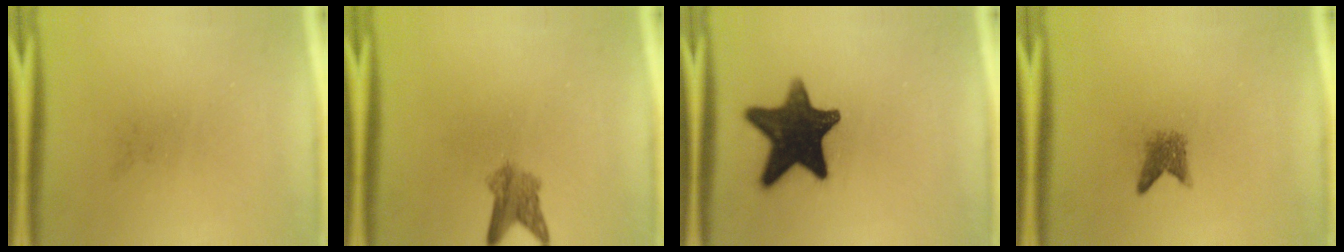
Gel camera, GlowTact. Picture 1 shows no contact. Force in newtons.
{"total": 3.5}
{"total": 14.7}
{"total": 2.3}